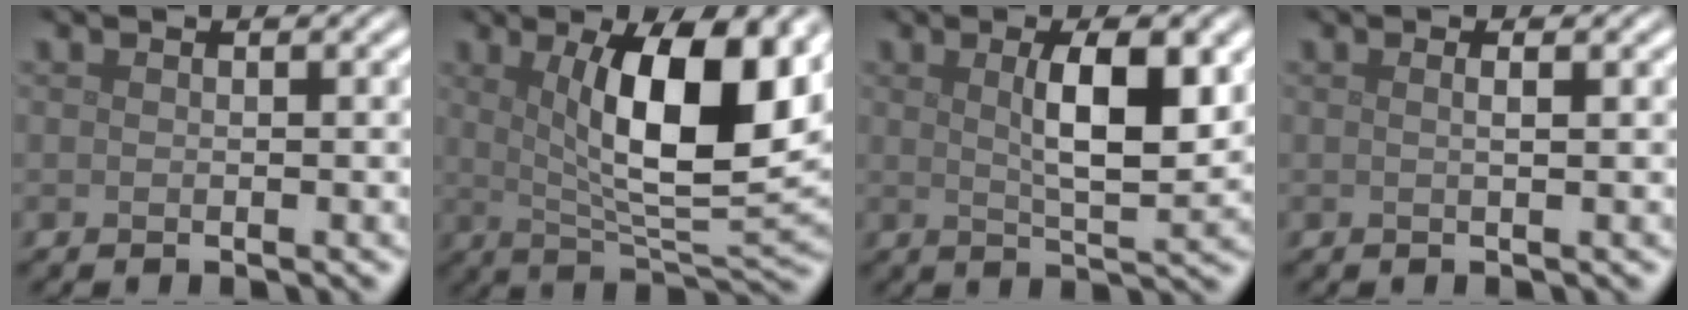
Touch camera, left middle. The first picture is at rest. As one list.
[{"total": 11.1, "force": [2.9, 3.3, 10.2], "torque": [-0.152, -0.002, 0.050]}, {"total": 6.1, "force": [1.6, 1.7, 5.7], "torque": [-0.086, 0.001, 0.030]}, {"total": 1.4, "force": [0.4, 0.6, 1.2], "torque": [-0.004, 0.001, -0.008]}]